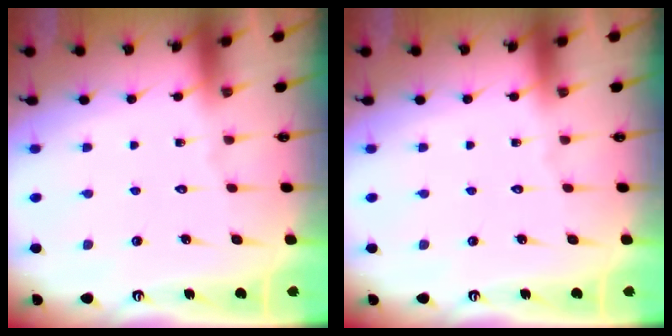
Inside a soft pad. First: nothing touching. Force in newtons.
{"total": 0.0}